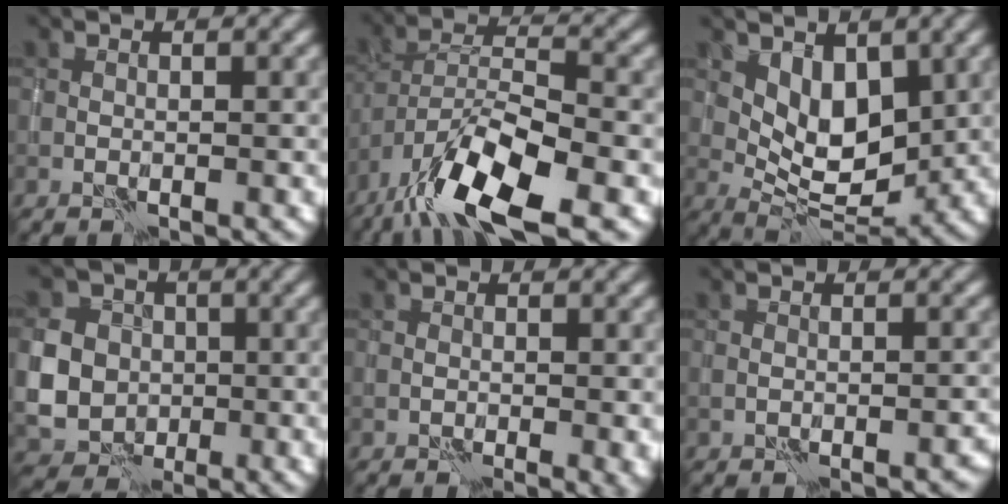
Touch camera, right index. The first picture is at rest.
{"total": 11.1, "force": [-7.3, 3.0, 7.9], "torque": [-0.142, 0.002, -0.139]}
{"total": 4.6, "force": [1.9, 2.4, 3.4], "torque": [-0.053, -0.013, 0.036]}
{"total": 8.1, "force": [-0.4, 7.4, 3.1], "torque": [-0.073, -0.001, -0.031]}
{"total": 1.2, "force": [-0.1, 0.3, 1.2], "torque": [-0.013, 0.001, -0.003]}
{"total": 0.8, "force": [-0.6, 0.3, 0.5], "torque": [-0.008, 0.004, -0.007]}